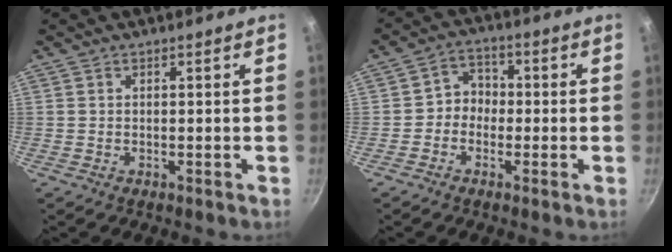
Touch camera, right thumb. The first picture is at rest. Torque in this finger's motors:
{"motor_torque": [-0.06, -0.01, 0.06, -0.05, -0.06]}